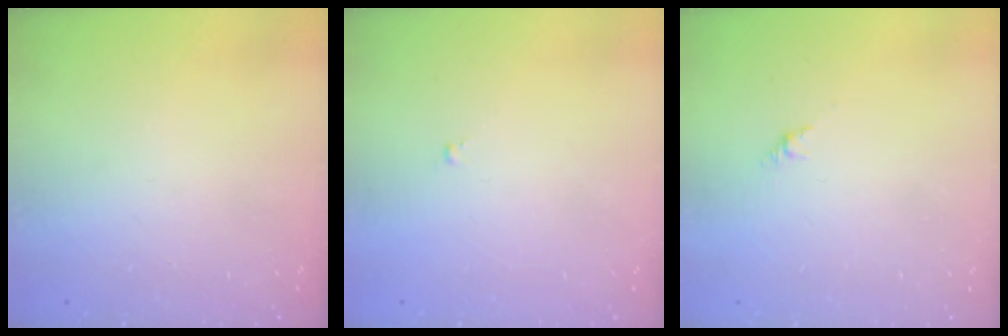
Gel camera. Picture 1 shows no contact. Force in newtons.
{"total": 0.0}
{"total": 2.7, "press": 2.6, "slide": 0.7}